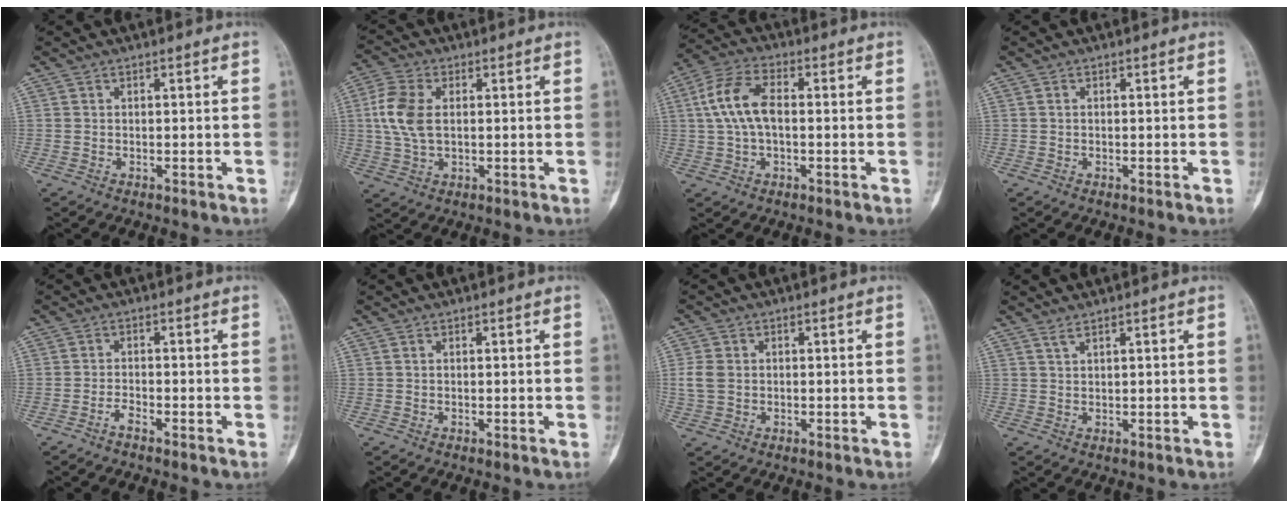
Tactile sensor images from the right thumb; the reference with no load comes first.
{"total": 8.6, "force": [1.1, 5.1, 6.8], "torque": [-0.158, 0.007, 0.023]}
{"total": 9.5, "force": [0.7, 5.0, 8.0], "torque": [-0.168, 0.027, 0.010]}
{"total": 0.0}
{"total": 2.5, "force": [-2.0, 0.5, 1.3], "torque": [-0.030, 0.015, -0.043]}
{"total": 0.0}
{"total": 4.2, "force": [0.1, 3.5, 2.4], "torque": [-0.050, 0.007, 0.003]}
{"total": 1.2, "force": [1.0, 0.0, 0.7], "torque": [-0.014, -0.004, 0.023]}